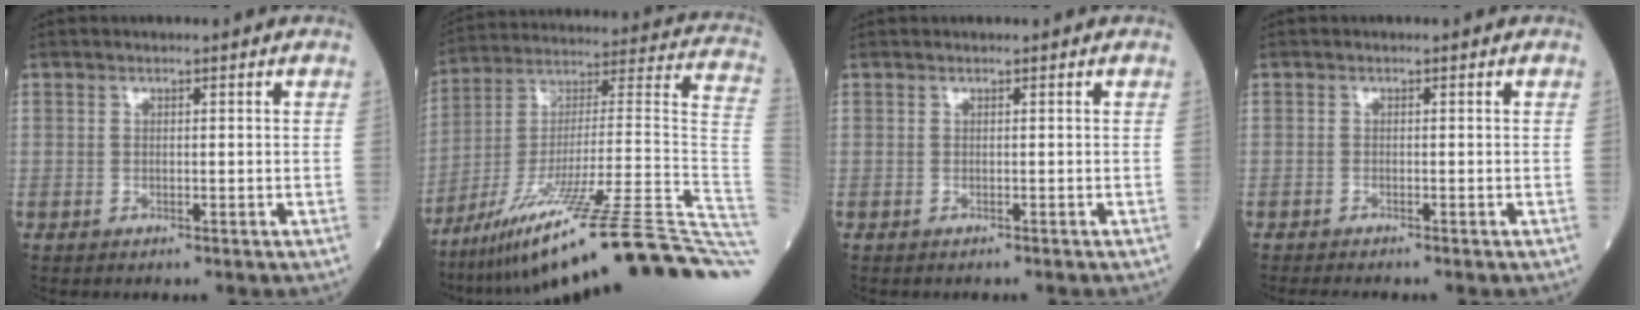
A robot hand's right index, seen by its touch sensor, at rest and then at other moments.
{"total": 33.8, "force": [-22.5, -0.3, 25.2], "torque": [-0.254, -0.015, -0.354]}
{"total": 0.8, "force": [-0.6, 0.0, 0.5], "torque": [-0.005, 0.003, -0.004]}
{"total": 3.5, "force": [-3.0, -0.1, 1.8], "torque": [-0.018, -0.004, -0.044]}